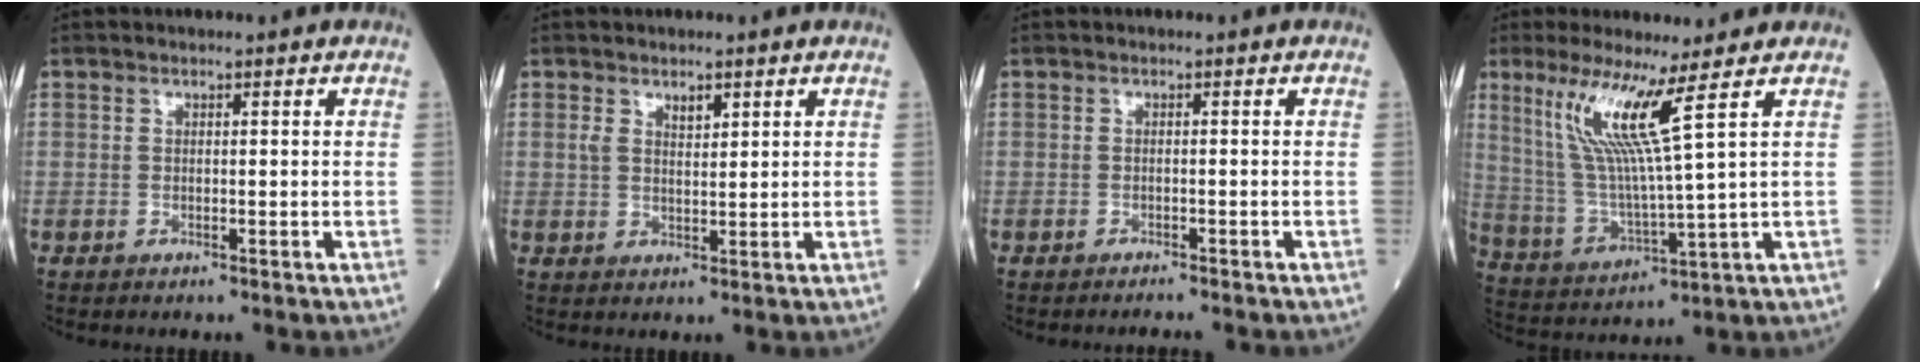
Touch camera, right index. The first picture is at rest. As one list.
[{"total": 2.7, "force": [1.5, 1.1, 1.9], "torque": [-0.035, 0.004, 0.030]}, {"total": 2.4, "force": [-2.3, -0.2, 0.8], "torque": [-0.013, -0.005, -0.028]}, {"total": 10.5, "force": [5.1, -1.7, 9.0], "torque": [-0.188, -0.012, 0.109]}]